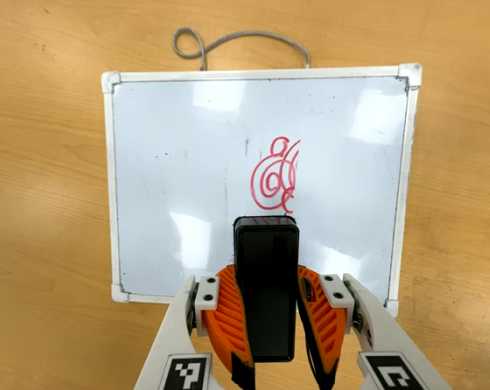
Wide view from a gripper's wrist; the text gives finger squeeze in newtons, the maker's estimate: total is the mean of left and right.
{"total": 10.5, "left": 8.6, "right": 12.4}